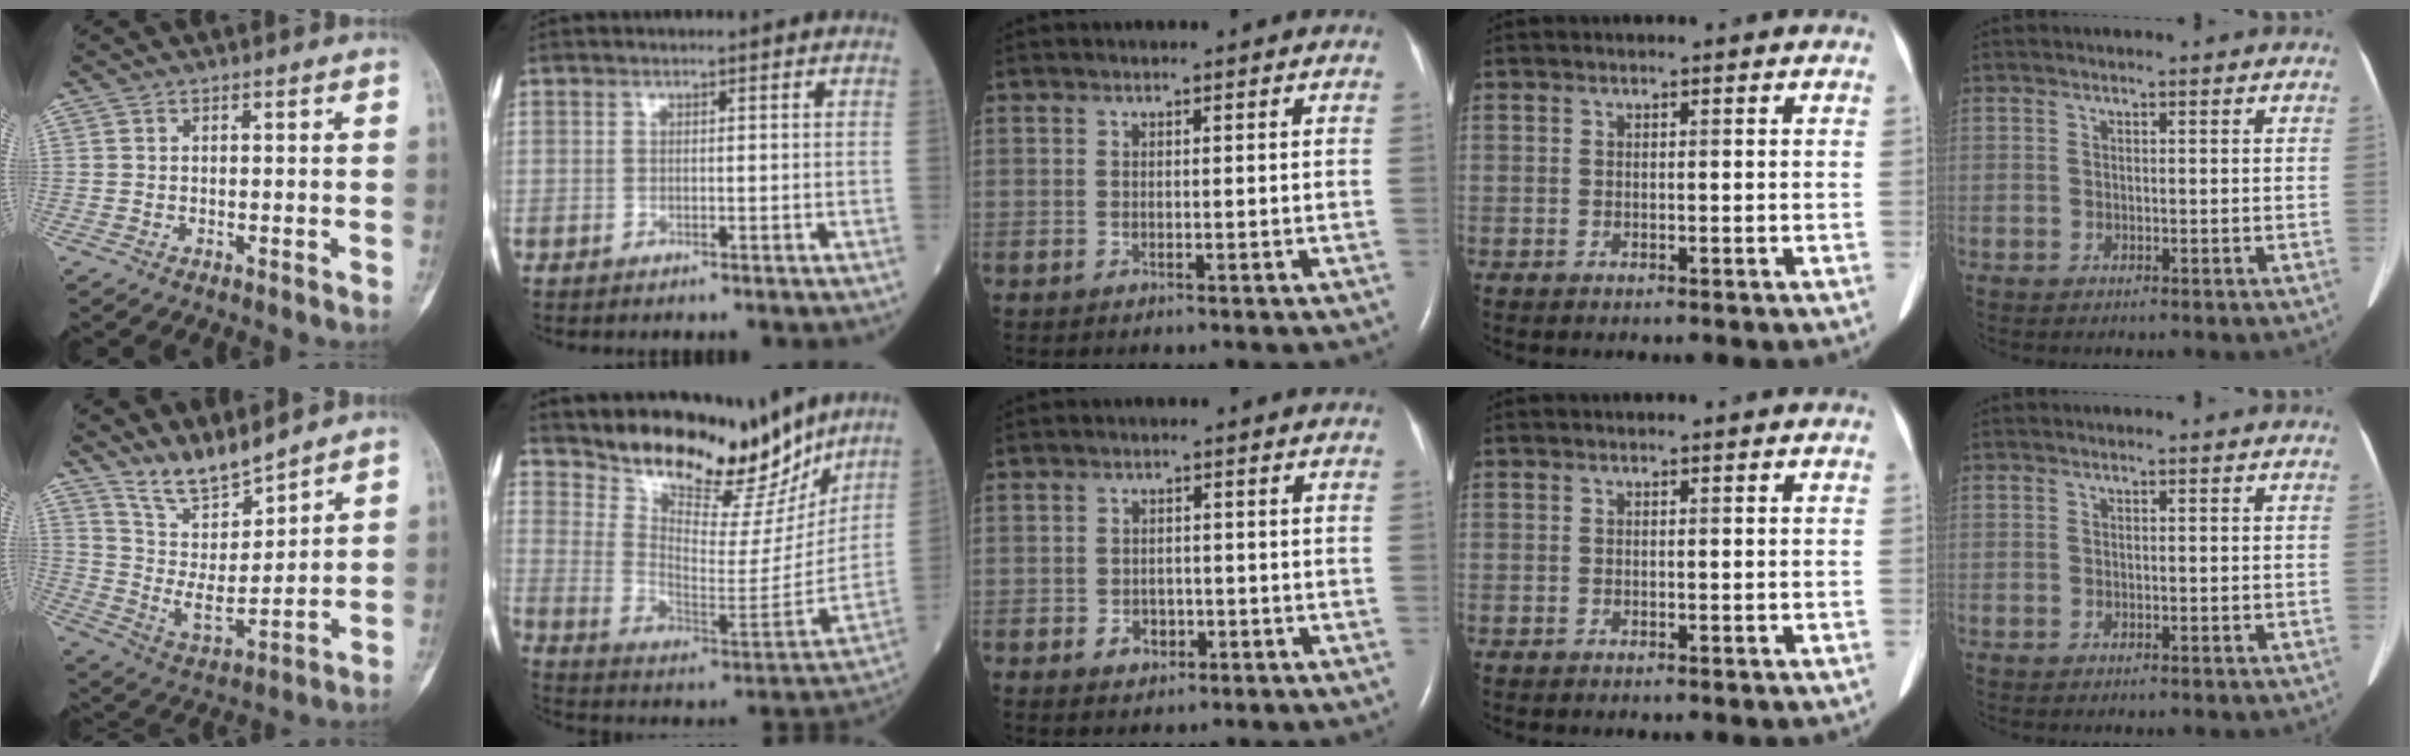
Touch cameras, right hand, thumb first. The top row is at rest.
{"thumb": {"total": 9.4, "force": [8.4, 1.5, 3.8], "torque": [-0.058, -0.072, 0.177]}, "index": {"total": 17.7, "force": [15.1, 4.9, 7.8], "torque": [-0.126, -0.037, 0.244]}, "middle": {"total": 2.7, "force": [-1.2, 2.0, 1.3], "torque": [-0.014, 0.005, -0.010]}}